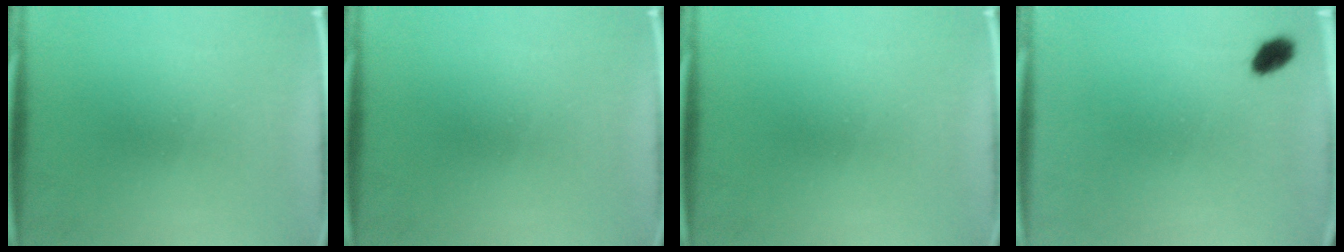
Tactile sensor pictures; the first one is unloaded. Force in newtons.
{"total": 0.0}
{"total": 0.0}
{"total": 3.0}